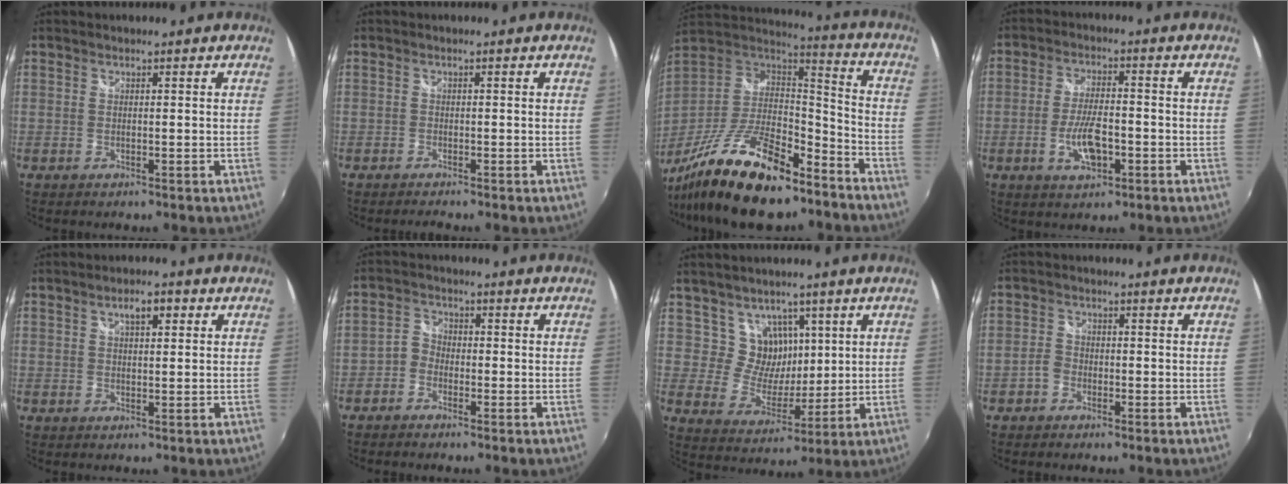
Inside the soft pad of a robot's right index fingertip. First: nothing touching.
{"total": 1.4, "force": [-1.4, 0.1, 0.4], "torque": [-0.013, -0.009, -0.027]}
{"total": 25.7, "force": [-17.5, 9.0, 16.5], "torque": [-0.320, -0.030, -0.284]}
{"total": 7.7, "force": [-2.6, 3.1, 6.6], "torque": [-0.132, -0.005, -0.044]}
{"total": 3.6, "force": [1.6, 1.6, 2.8], "torque": [-0.043, 0.011, 0.024]}
{"total": 2.9, "force": [-1.8, 2.1, 0.9], "torque": [-0.020, 0.009, -0.041]}
{"total": 7.8, "force": [3.9, 6.4, 1.9], "torque": [-0.028, -0.005, 0.077]}
{"total": 2.5, "force": [-1.5, 1.9, 0.6], "torque": [-0.014, 0.006, -0.029]}